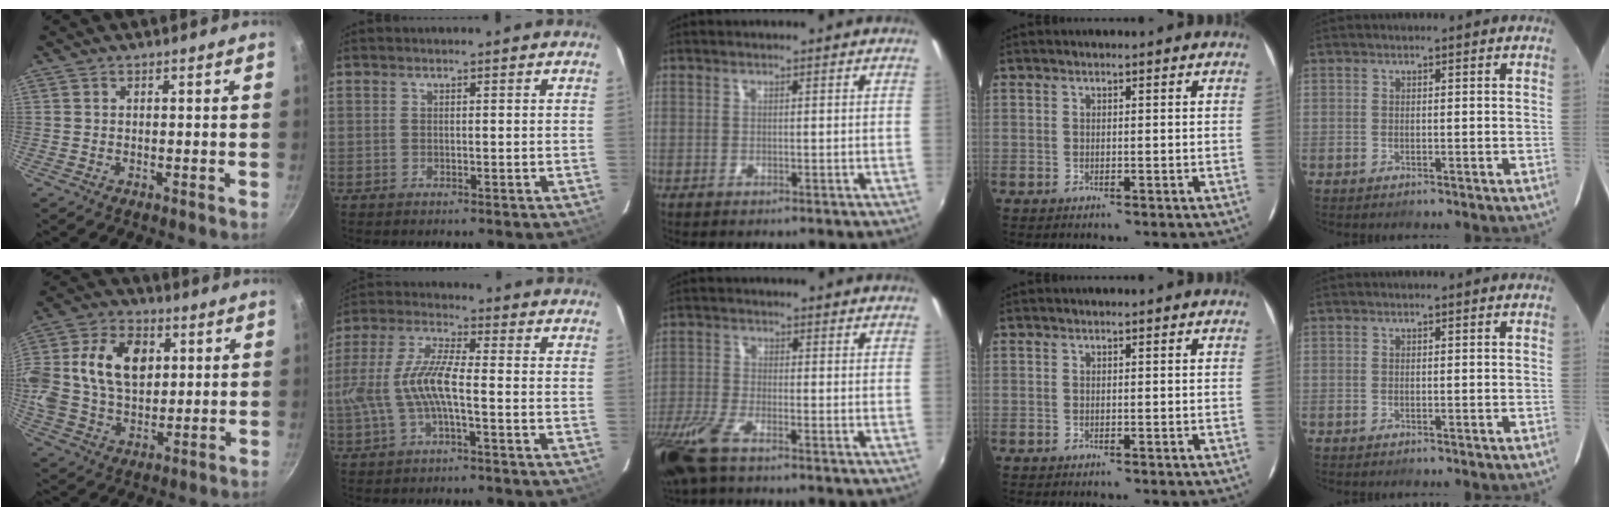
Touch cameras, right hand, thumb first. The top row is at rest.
{"thumb": {"total": 20.0, "force": [3.9, 14.1, 13.6], "torque": [-0.267, 0.021, 0.066]}, "index": {"total": 10.1, "force": [-2.3, 2.2, 9.6], "torque": [-0.208, 0.005, -0.039]}, "middle": {"total": 9.9, "force": [-6.7, 3.0, 6.7], "torque": [-0.165, -0.031, -0.138]}}